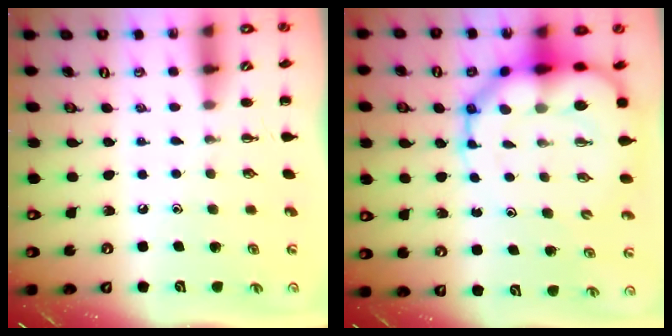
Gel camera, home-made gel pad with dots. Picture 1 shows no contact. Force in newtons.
{"total": 15.5, "press": 15.0, "slide": 4.1}